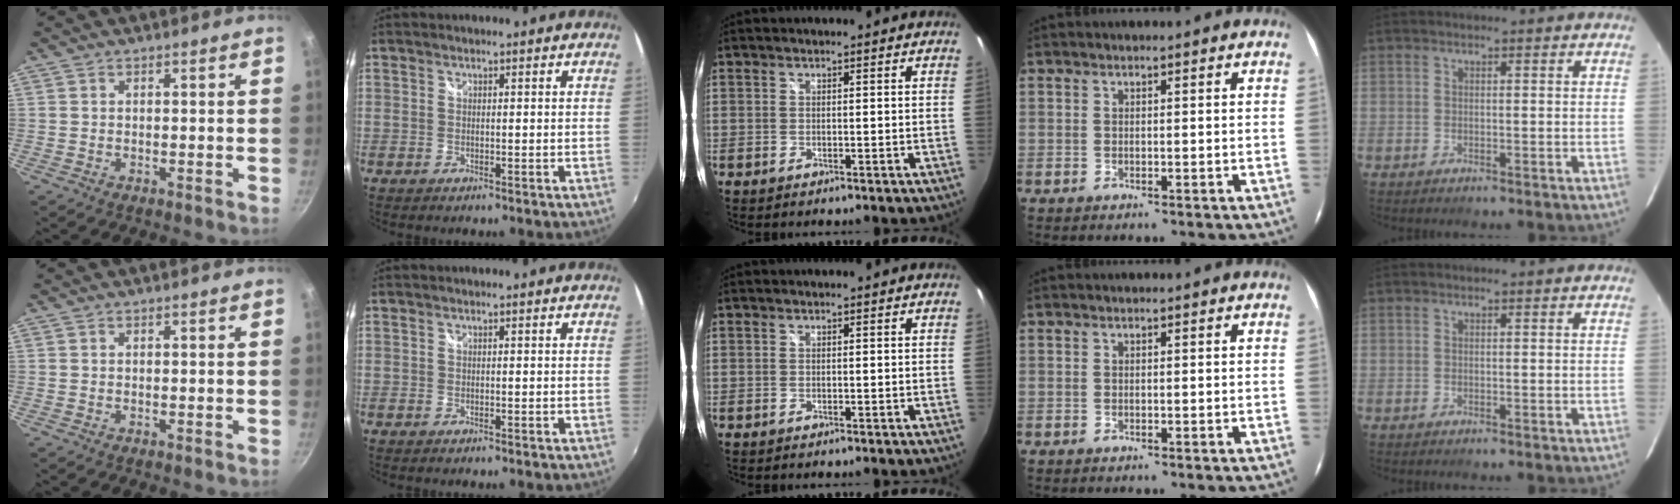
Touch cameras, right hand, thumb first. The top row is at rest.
{}